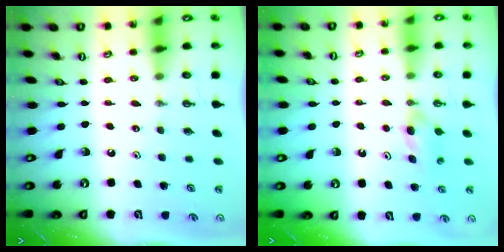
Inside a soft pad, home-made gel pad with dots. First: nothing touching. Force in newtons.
{"total": 3.1, "press": 3.1, "slide": 0.3}